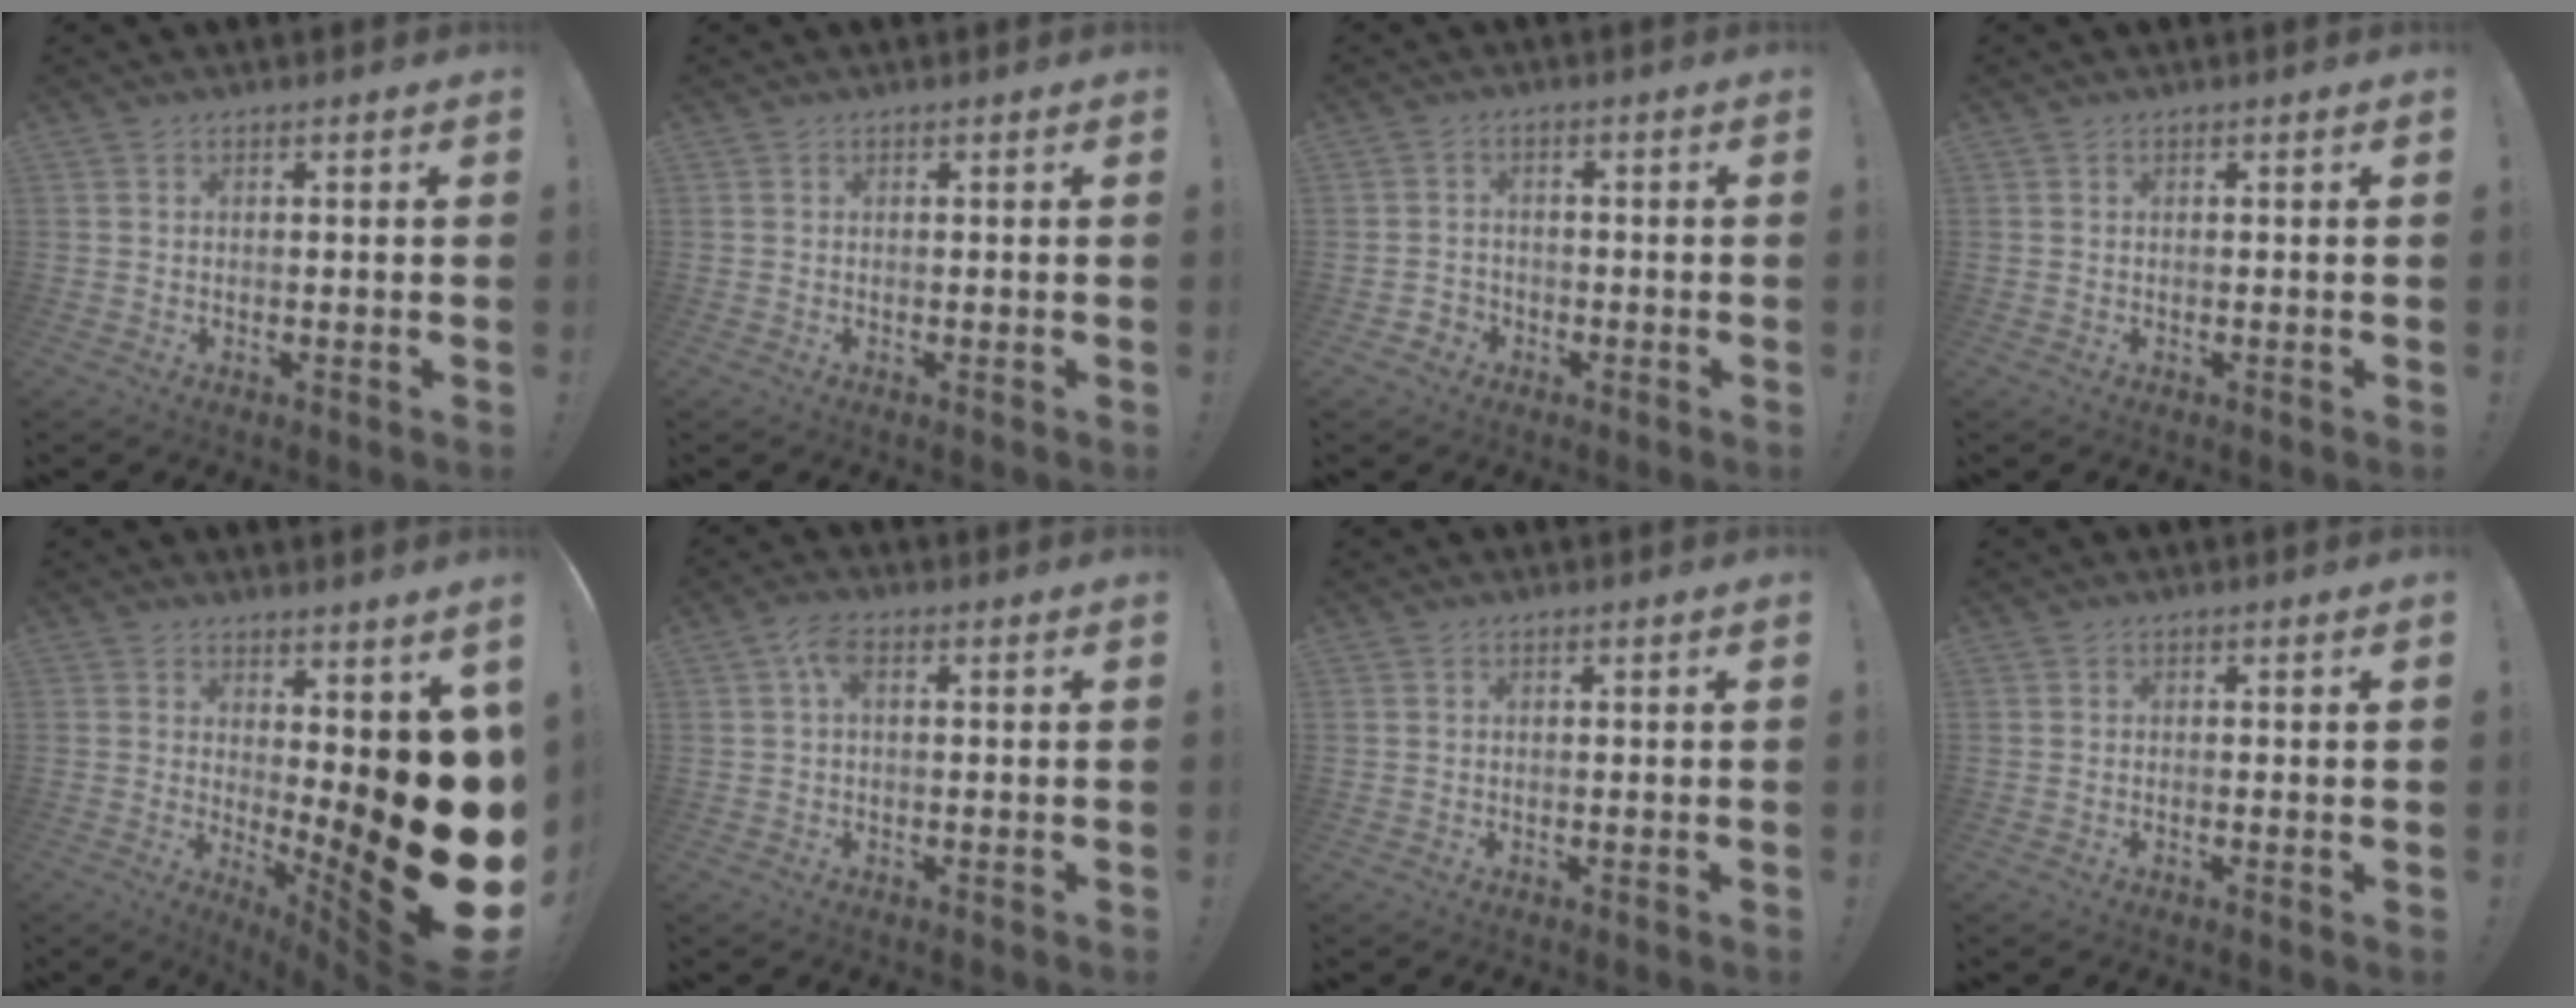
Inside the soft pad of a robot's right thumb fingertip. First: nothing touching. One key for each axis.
{"total": 0.0}
{"total": 3.0, "fx": -1.8, "fy": 2.3, "fz": 0.8, "tx": -0.017, "ty": 0.004, "tz": -0.035}
{"total": 0.0}
{"total": 16.1, "fx": -0.8, "fy": 4.5, "fz": 15.5, "tx": -0.182, "ty": -0.038, "tz": 0.001}
{"total": 3.9, "fx": 0.7, "fy": 1.8, "fz": 3.5, "tx": -0.059, "ty": 0.006, "tz": 0.010}
{"total": 0.0}
{"total": 0.6, "fx": -0.1, "fy": -0.1, "fz": 0.6, "tx": -0.002, "ty": -0.005, "tz": -0.003}